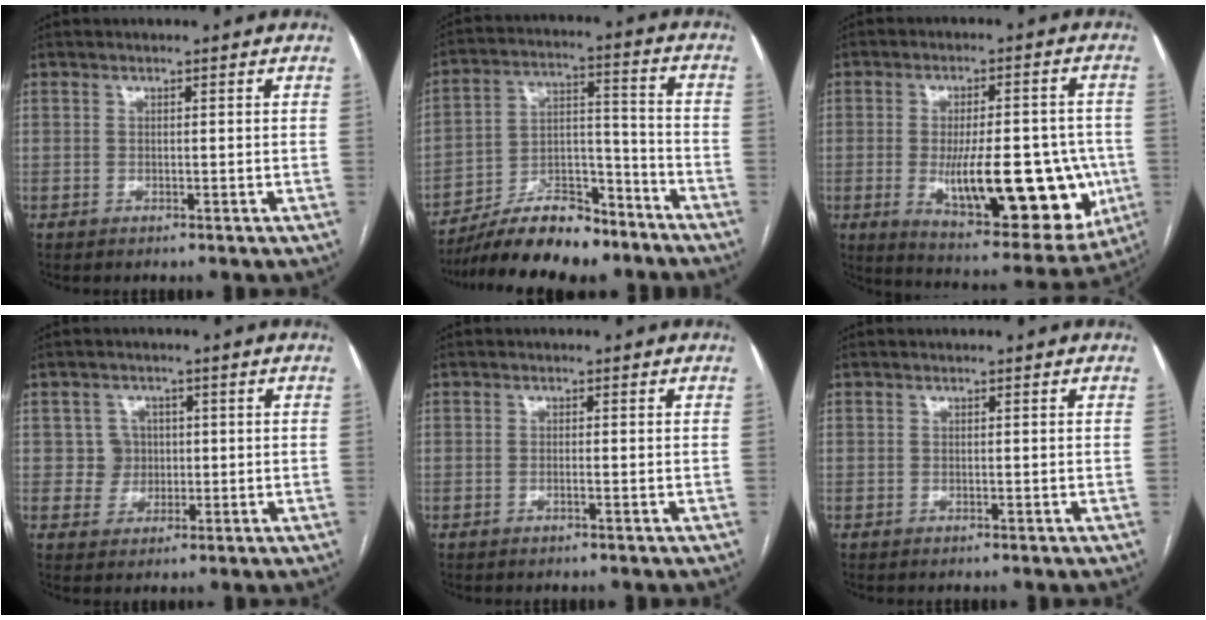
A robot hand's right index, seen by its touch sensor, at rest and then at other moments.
{"total": 14.9, "force": [-12.5, 4.2, 7.0], "torque": [-0.114, 0.029, -0.212]}
{"total": 20.5, "force": [-4.1, 6.8, 18.8], "torque": [-0.237, -0.004, -0.032]}
{"total": 3.7, "force": [0.5, 3.6, 0.2], "torque": [0.007, 0.011, 0.010]}
{"total": 0.7, "force": [-0.3, -0.1, 0.6], "torque": [-0.013, 0.001, -0.004]}
{"total": 0.0}